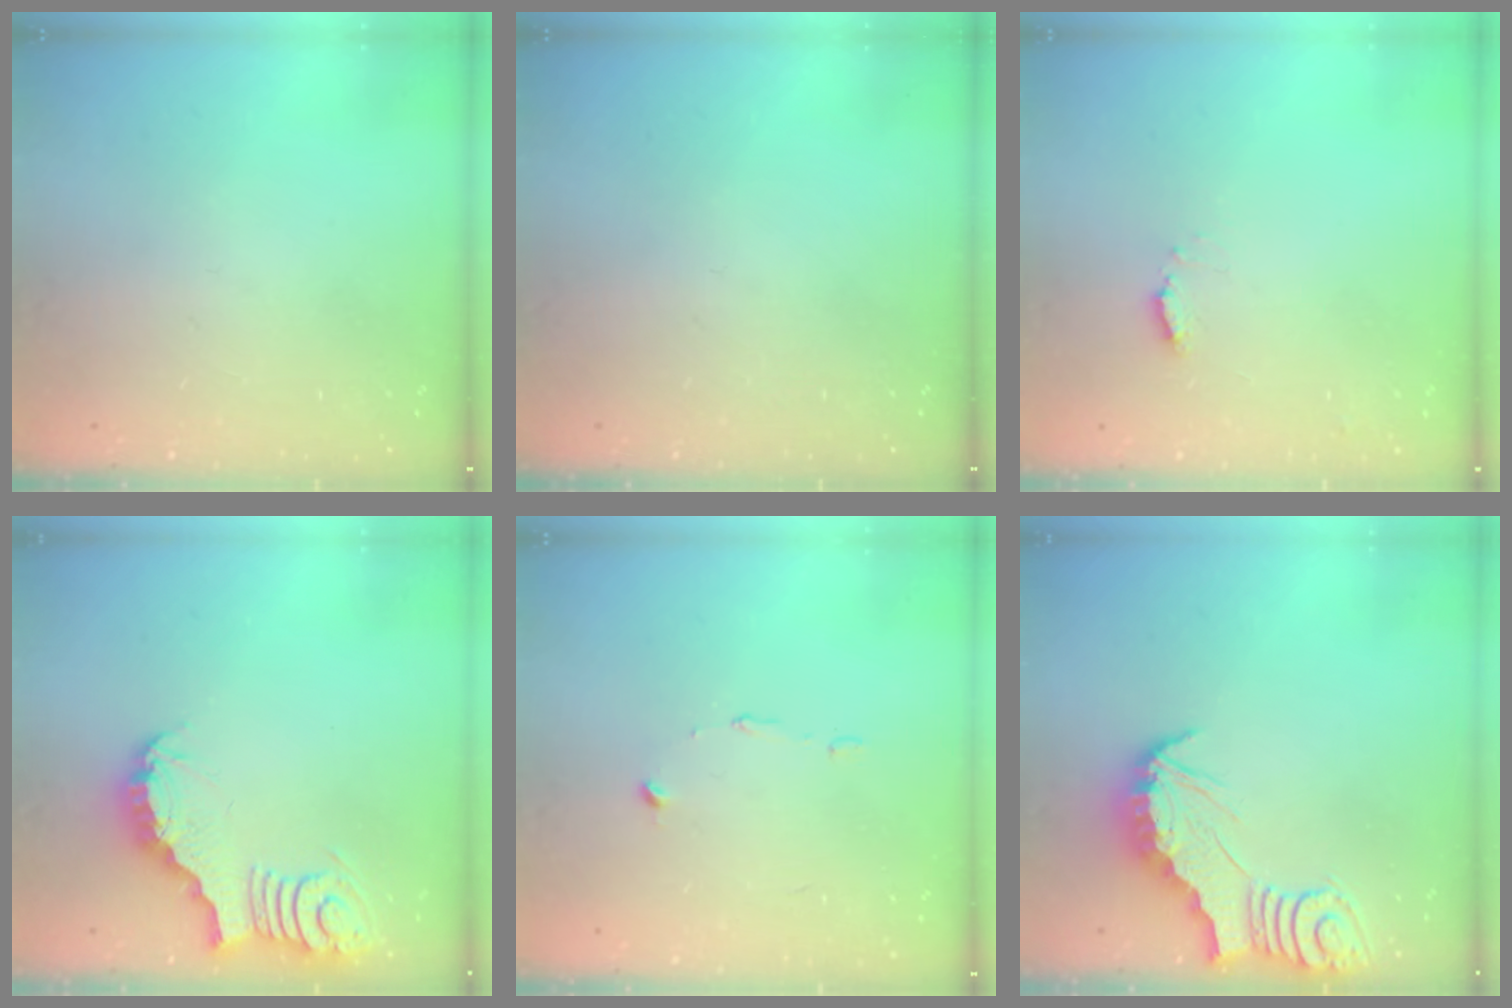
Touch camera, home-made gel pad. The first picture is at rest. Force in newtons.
{"total": 0.0}
{"total": 4.7, "press": 4.7, "slide": 0.6}
{"total": 3.7, "press": 3.6, "slide": 0.6}
{"total": 4.9, "press": 4.8, "slide": 0.3}
{"total": 3.0, "press": 3.0, "slide": 0.3}